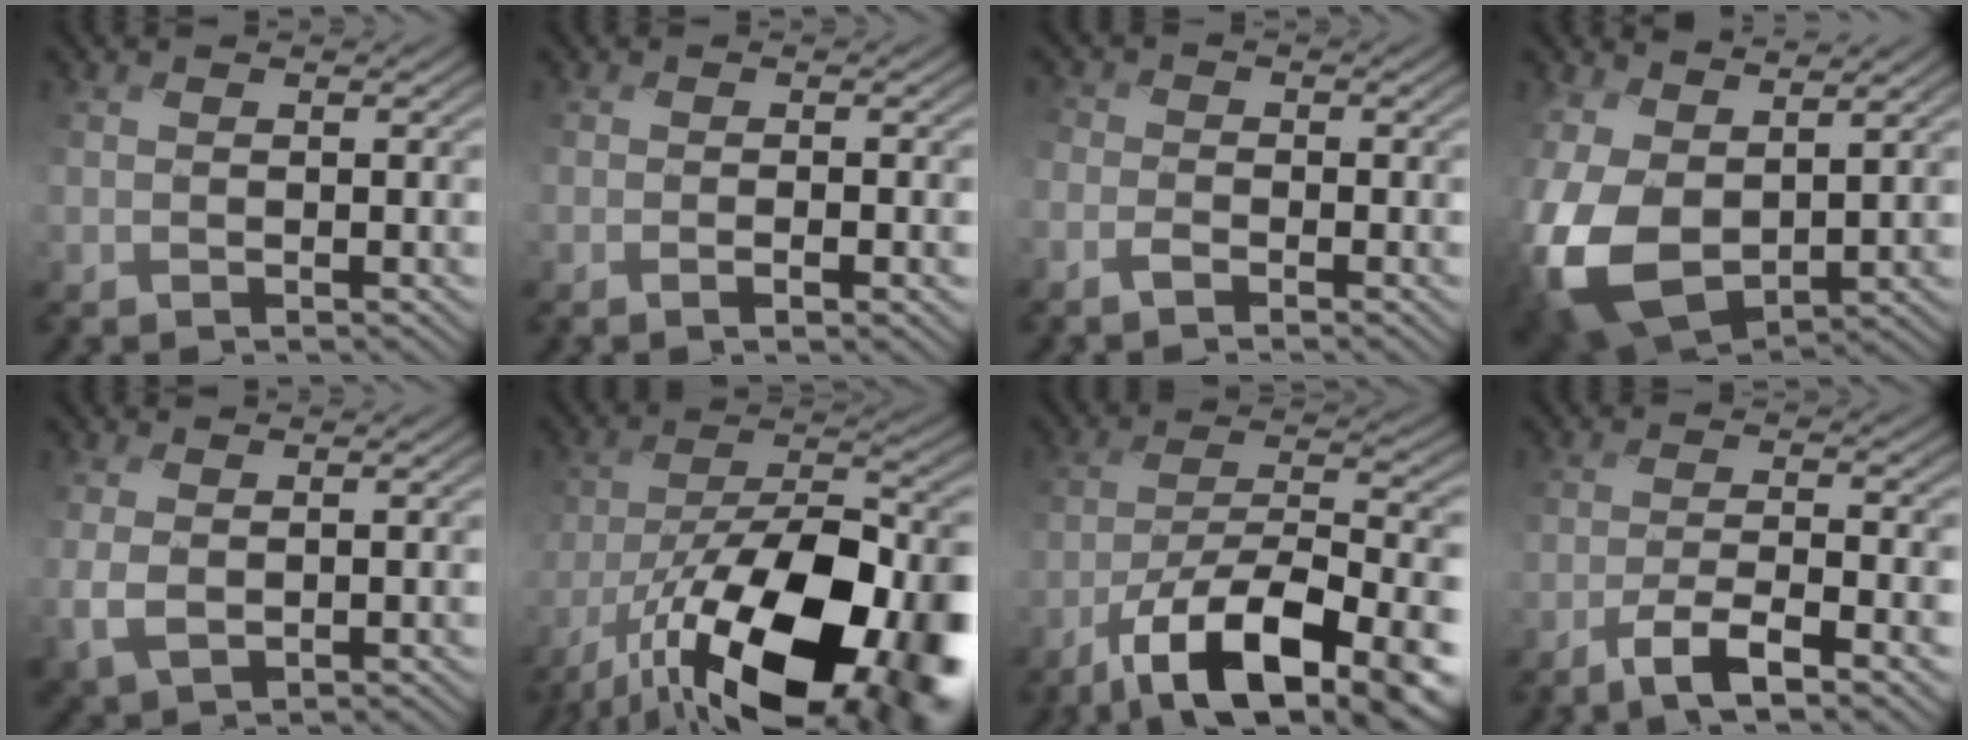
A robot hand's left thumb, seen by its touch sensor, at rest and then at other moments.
{"total": 2.4, "force": [-0.9, 0.5, 2.2], "torque": [-0.039, 0.003, -0.018]}
{"total": 2.0, "force": [-1.6, 0.9, 0.8], "torque": [-0.022, 0.001, -0.045]}
{"total": 11.9, "force": [1.1, 8.1, 8.6], "torque": [-0.251, -0.019, 0.021]}
{"total": 3.1, "force": [1.0, 1.9, 2.3], "torque": [-0.062, -0.002, 0.021]}
{"total": 19.1, "force": [-10.1, 8.9, 13.5], "torque": [-0.243, -0.034, -0.163]}
{"total": 15.8, "force": [-9.4, 5.7, 11.4], "torque": [-0.201, -0.011, -0.155]}
{"total": 7.1, "force": [-4.3, 1.5, 5.4], "torque": [-0.099, 0.002, -0.075]}